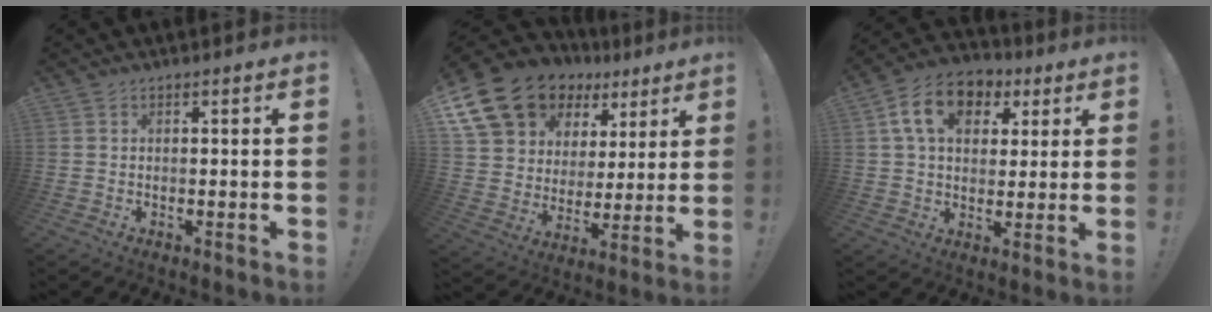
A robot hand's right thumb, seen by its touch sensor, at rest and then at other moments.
{"total": 18.6, "force": [11.6, 12.3, 7.8], "torque": [-0.137, -0.064, 0.229]}
{"total": 14.0, "force": [5.3, 9.9, 8.4], "torque": [-0.132, -0.005, 0.101]}